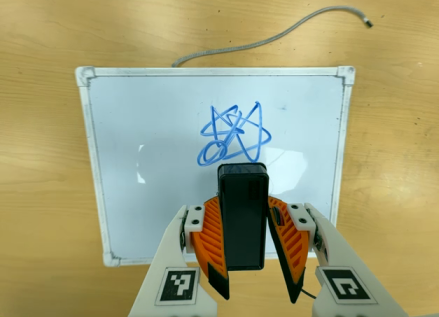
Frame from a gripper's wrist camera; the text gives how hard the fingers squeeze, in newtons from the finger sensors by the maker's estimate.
{"total": 6.0, "left": 5.7, "right": 6.4}